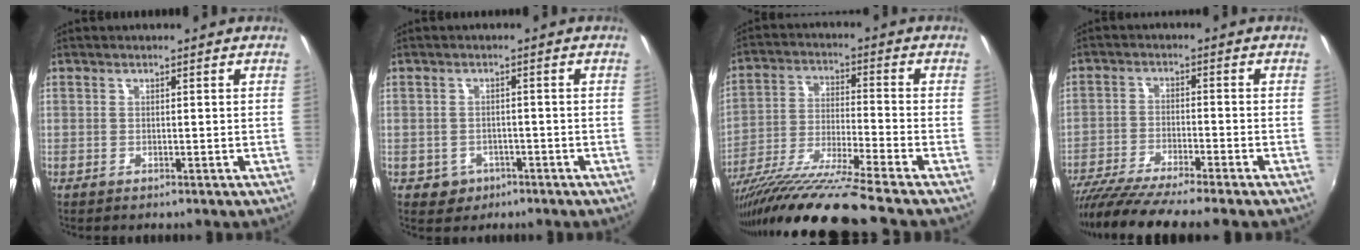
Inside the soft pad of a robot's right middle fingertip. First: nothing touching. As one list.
[{"total": 3.8, "force": [-1.5, 3.3, 0.9], "torque": [-0.030, 0.002, -0.015]}, {"total": 16.4, "force": [-13.3, -2.0, 9.3], "torque": [-0.173, -0.041, -0.241]}, {"total": 11.5, "force": [-9.9, -0.6, 5.8], "torque": [-0.122, -0.038, -0.170]}]